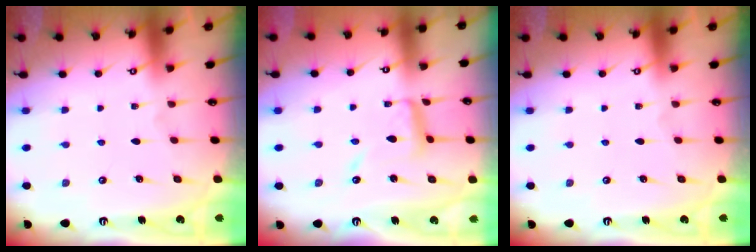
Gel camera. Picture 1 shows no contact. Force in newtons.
{"total": 10.4, "press": 10.4, "slide": 0.9}
{"total": 0.0}